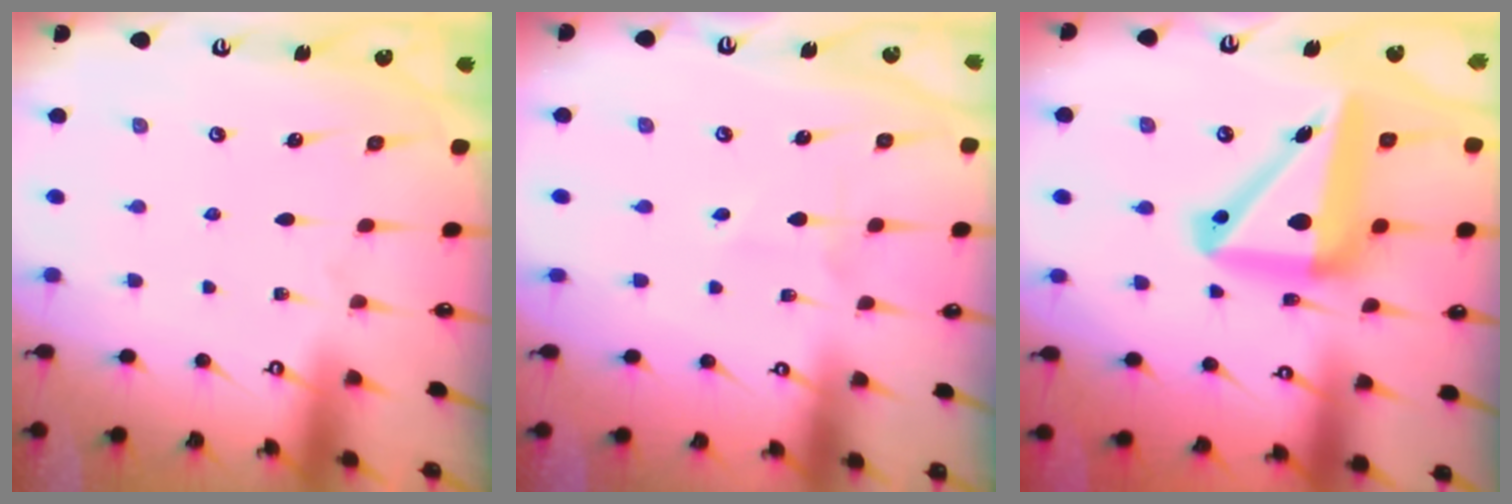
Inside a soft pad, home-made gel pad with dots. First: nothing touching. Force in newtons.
{"total": 2.1, "press": 2.1, "slide": 0.2}
{"total": 17.5, "press": 17.3, "slide": 2.3}